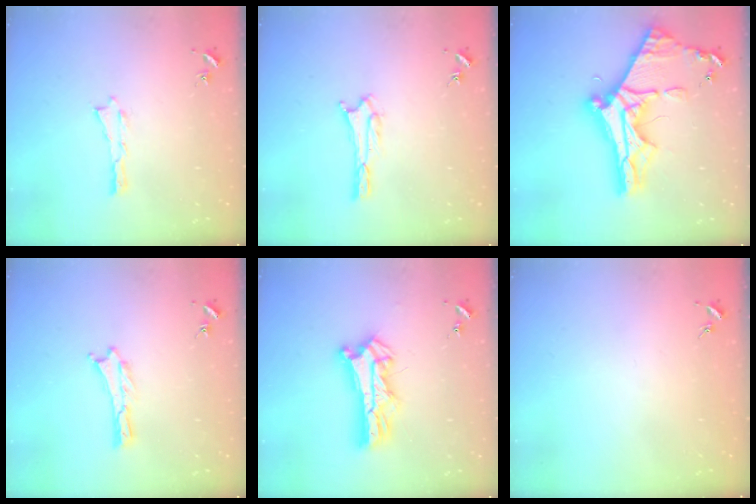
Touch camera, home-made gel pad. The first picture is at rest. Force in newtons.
{"total": 1.9, "press": 1.9, "slide": 0.2}
{"total": 12.9, "press": 12.9, "slide": 1.3}
{"total": 0.0}
{"total": 7.1, "press": 7.1, "slide": 0.3}
{"total": 0.0}